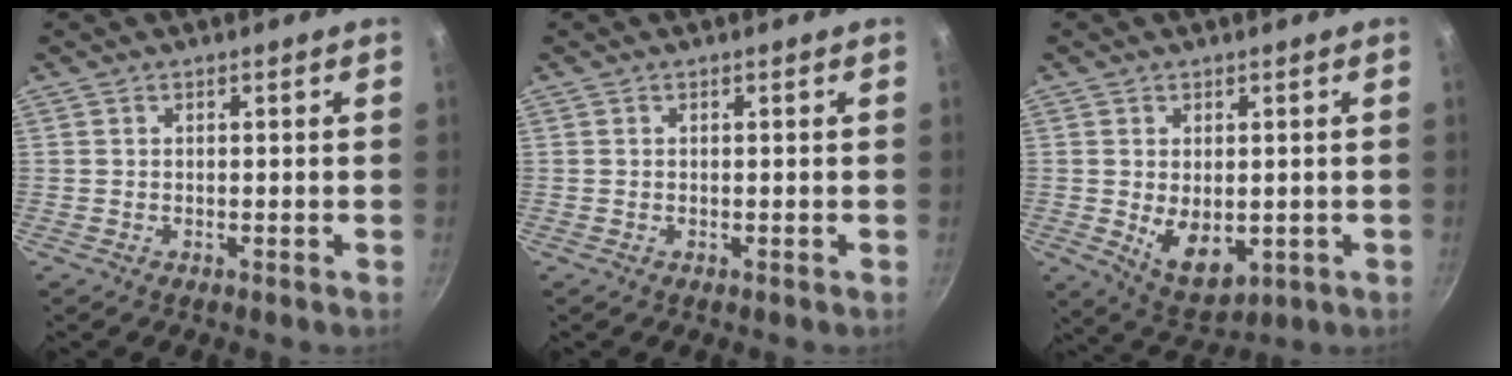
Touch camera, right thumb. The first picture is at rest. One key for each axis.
{"total": 0.0}
{"total": 8.2, "fx": -0.5, "fy": 5.1, "fz": 6.4, "tx": -0.087, "ty": -0.019, "tz": 0.012}